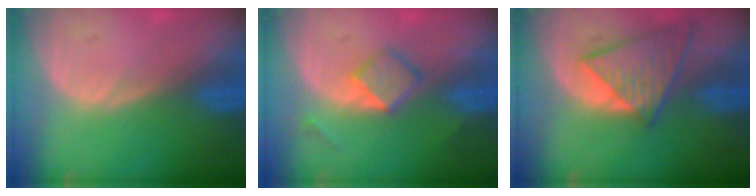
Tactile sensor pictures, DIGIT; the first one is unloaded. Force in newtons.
{"total": 4.1, "press": 4.0, "slide": 0.9}
{"total": 8.3, "press": 7.3, "slide": 3.9}